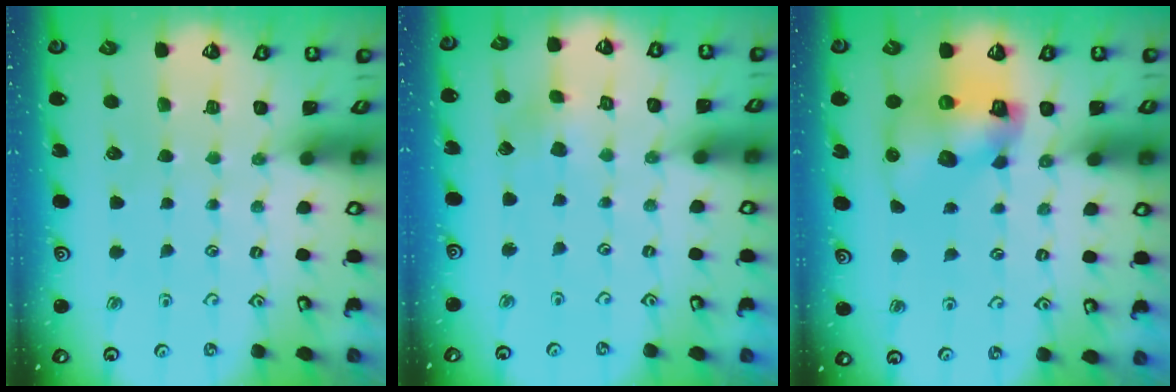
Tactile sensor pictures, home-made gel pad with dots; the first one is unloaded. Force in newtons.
{"total": 2.6, "press": 2.5, "slide": 0.4}
{"total": 11.0, "press": 10.9, "slide": 1.8}